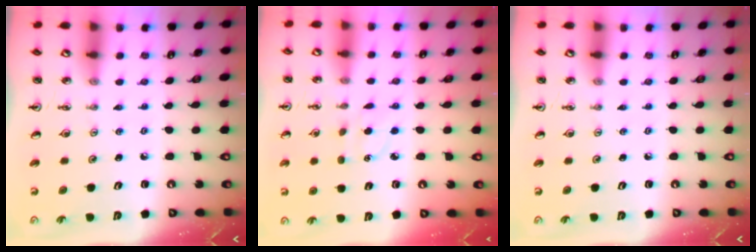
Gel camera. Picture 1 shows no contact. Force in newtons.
{"total": 3.5, "press": 3.4, "slide": 0.6}
{"total": 0.0}